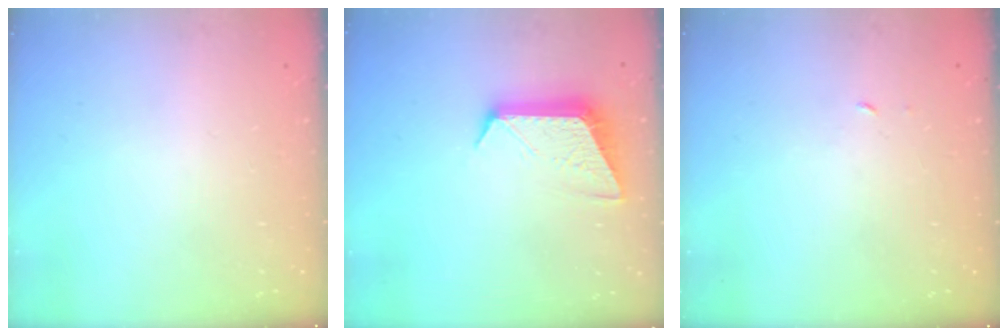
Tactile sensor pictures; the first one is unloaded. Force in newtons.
{"total": 10.4, "press": 10.4, "slide": 0.3}
{"total": 1.9, "press": 1.9, "slide": 0.1}